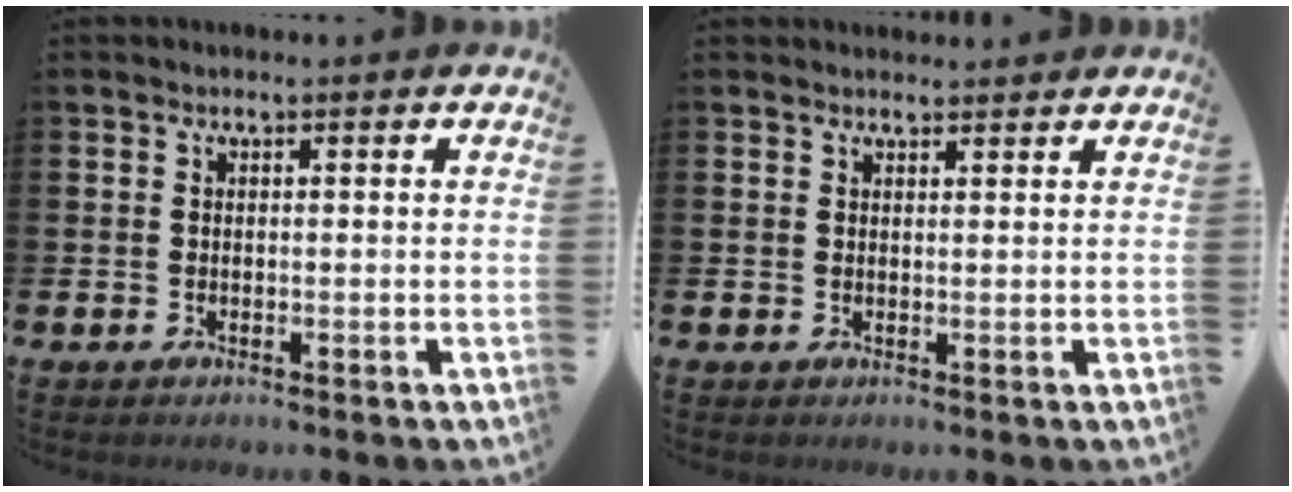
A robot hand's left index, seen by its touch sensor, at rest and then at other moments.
{"total": 1.6, "force": [1.5, 0.3, 0.0], "torque": [0.006, -0.005, 0.027]}